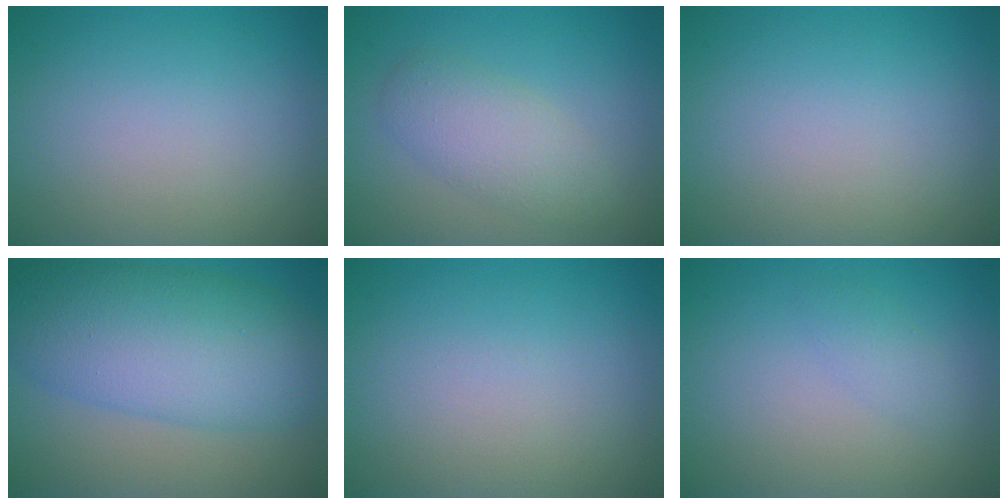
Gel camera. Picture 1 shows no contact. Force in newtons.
{"total": 3.6, "press": 3.6, "slide": 0.2}
{"total": 0.0}
{"total": 10.0, "press": 10.0, "slide": 0.3}
{"total": 0.0}
{"total": 1.3, "press": 1.3, "slide": 0.0}